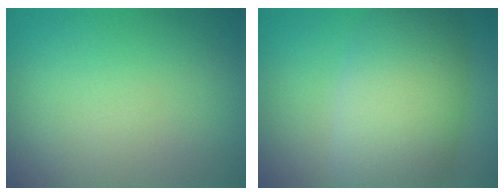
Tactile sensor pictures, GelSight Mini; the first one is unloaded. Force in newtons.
{"total": 10.0, "press": 10.0, "slide": 0.5}